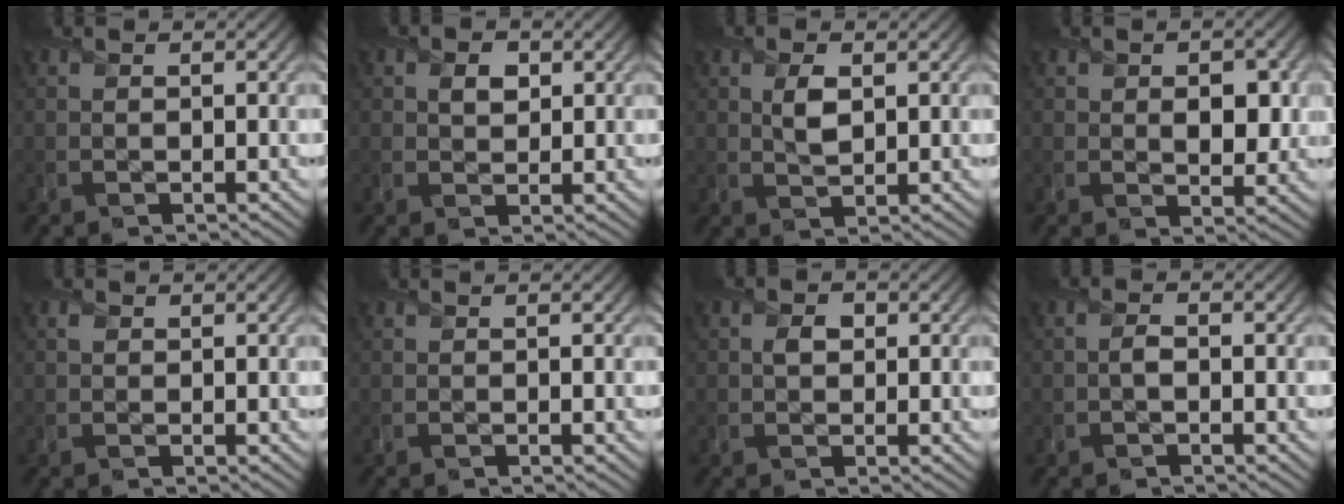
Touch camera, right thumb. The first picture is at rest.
{"total": 2.3, "force": [0.8, 1.7, 1.3], "torque": [-0.027, -0.002, 0.014]}
{"total": 3.0, "force": [0.9, 1.6, 2.4], "torque": [-0.051, -0.003, 0.019]}
{"total": 4.5, "force": [0.5, 2.9, 3.4], "torque": [-0.050, -0.007, 0.009]}
{"total": 0.5, "force": [0.3, 0.4, 0.1], "torque": [-0.001, -0.002, 0.006]}
{"total": 0.0}
{"total": 1.5, "force": [0.2, 1.3, 0.8], "torque": [-0.016, -0.002, 0.000]}
{"total": 1.2, "force": [-0.4, 0.6, 0.9], "torque": [-0.018, 0.002, -0.010]}